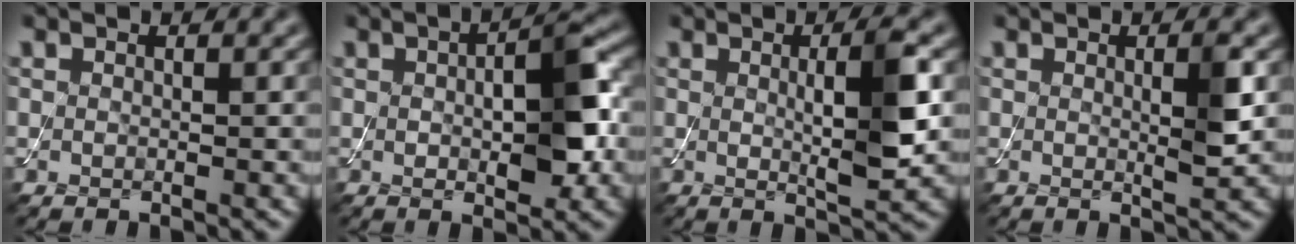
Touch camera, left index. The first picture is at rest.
{"total": 6.2, "force": [0.2, 2.5, 5.7], "torque": [-0.090, 0.002, 0.003]}
{"total": 5.3, "force": [0.6, 0.9, 5.2], "torque": [-0.084, 0.000, 0.009]}
{"total": 2.5, "force": [0.4, 0.3, 2.4], "torque": [-0.037, -0.005, 0.004]}